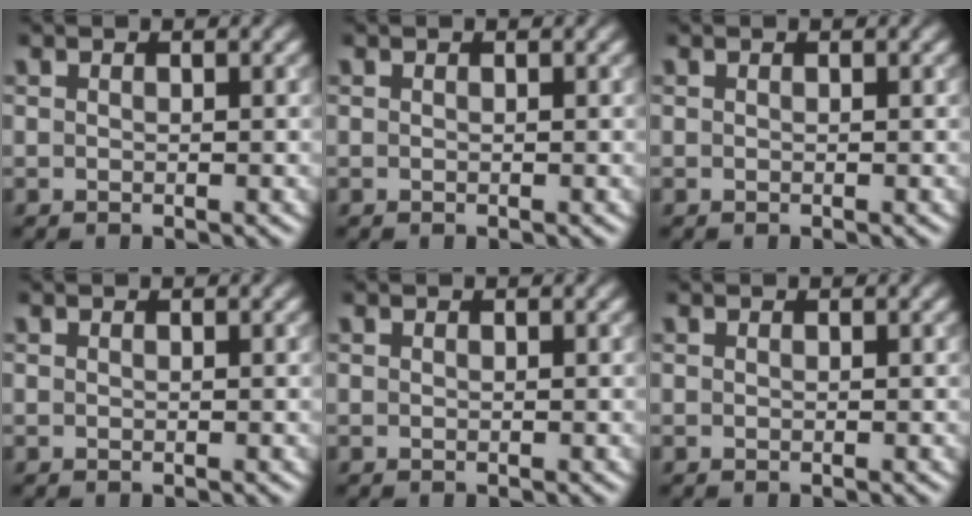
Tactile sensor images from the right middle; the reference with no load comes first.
{"total": 0.0}
{"total": 0.0}
{"total": 0.0}
{"total": 0.0}
{"total": 0.0}